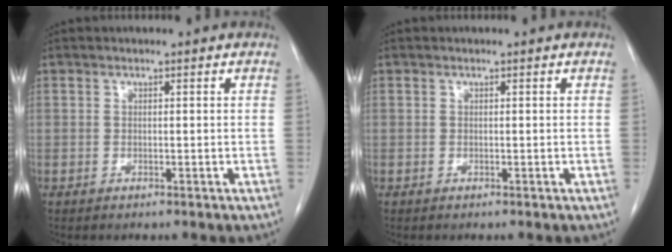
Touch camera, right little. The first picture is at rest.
{"total": 0.0}